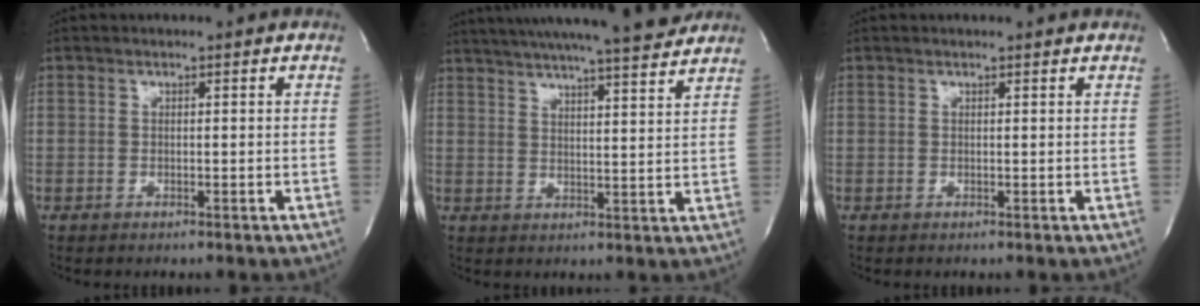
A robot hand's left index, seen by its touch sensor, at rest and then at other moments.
{"total": 19.5, "force": [17.3, 0.6, 8.8], "torque": [-0.146, -0.007, 0.236]}
{"total": 1.5, "force": [1.4, 0.1, 0.5], "torque": [-0.009, 0.009, 0.011]}